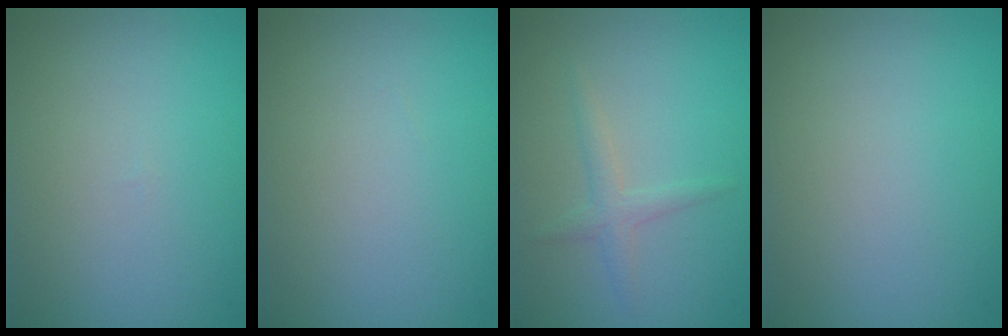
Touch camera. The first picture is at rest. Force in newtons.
{"total": 0.0}
{"total": 1.5, "press": 1.5, "slide": 0.0}
{"total": 0.0}